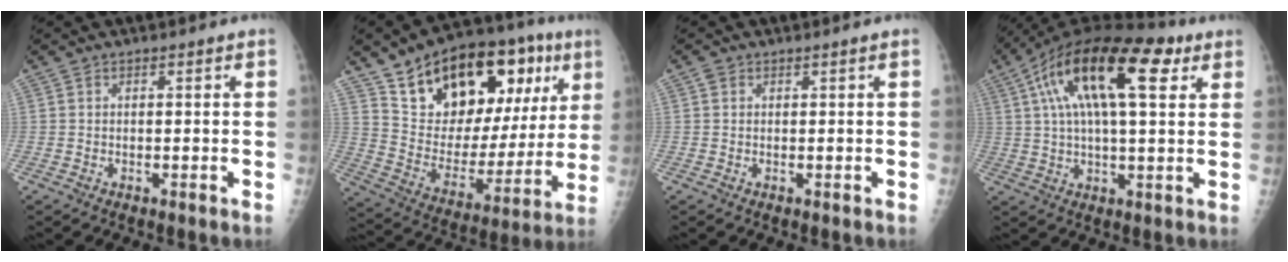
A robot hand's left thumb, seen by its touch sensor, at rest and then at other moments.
{"total": 27.8, "force": [13.3, 14.1, 20.0], "torque": [-0.264, -0.010, 0.221]}
{"total": 0.7, "force": [0.3, 0.4, 0.5], "torque": [-0.012, 0.001, 0.007]}
{"total": 20.0, "force": [7.7, 7.7, 16.8], "torque": [-0.292, 0.019, 0.125]}